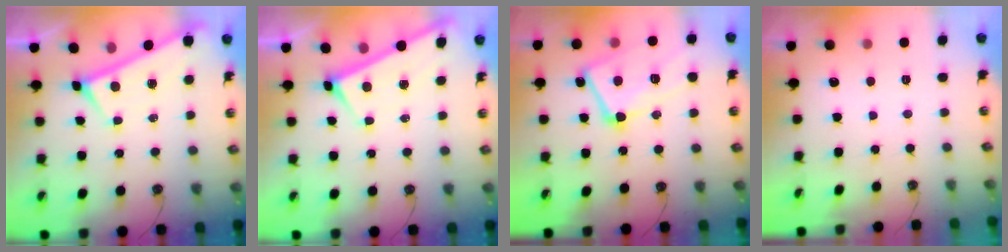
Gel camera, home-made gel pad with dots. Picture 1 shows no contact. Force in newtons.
{"total": 1.3, "press": 1.3, "slide": 0.5}
{"total": 10.4, "press": 10.3, "slide": 1.3}
{"total": 0.0}